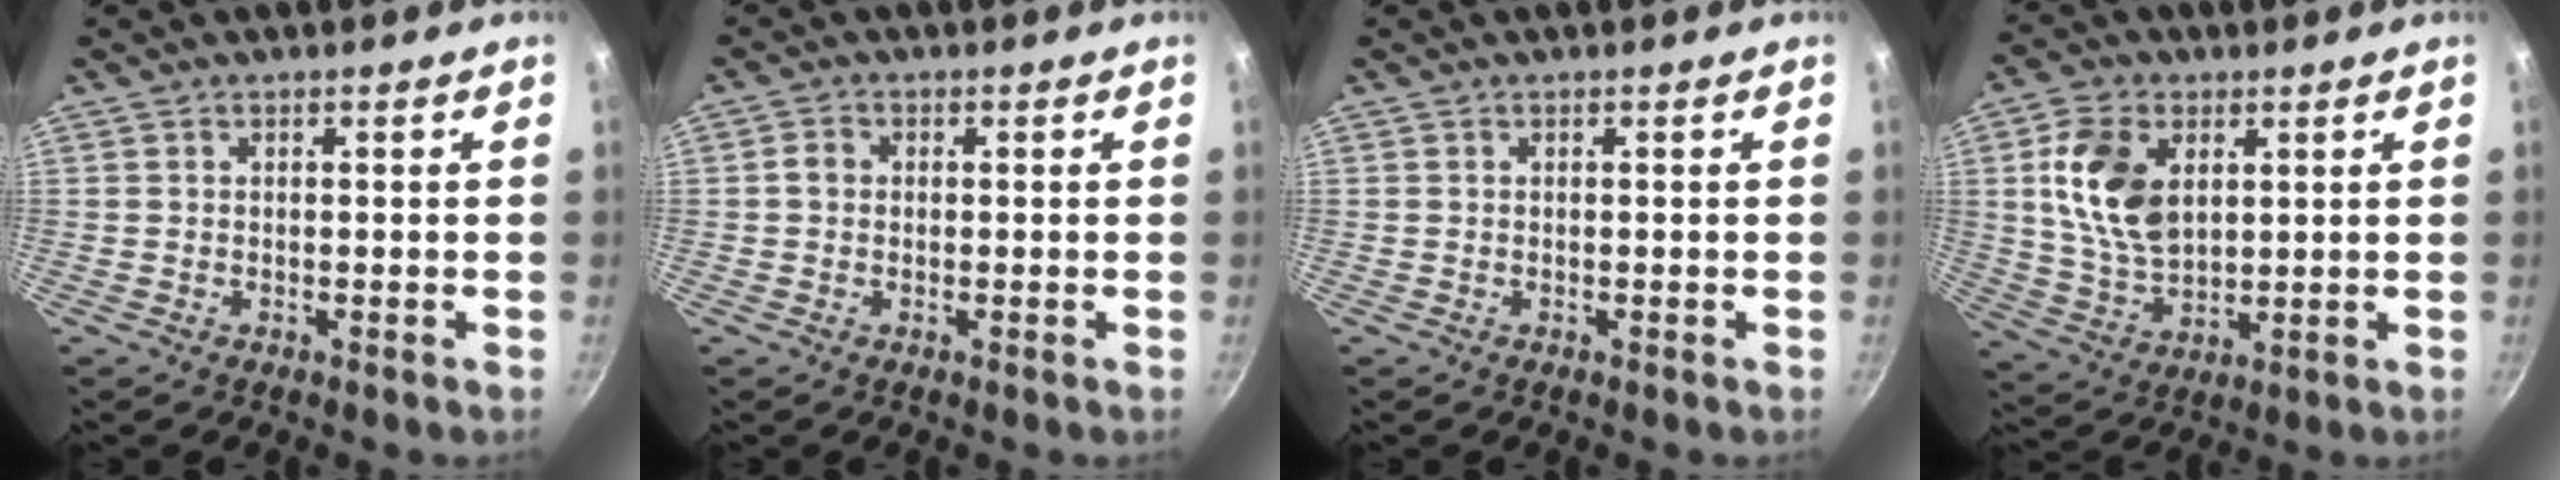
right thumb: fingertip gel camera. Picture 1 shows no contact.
{"total": 2.0, "force": [0.0, 1.7, 1.0], "torque": [-0.015, 0.009, -0.004]}
{"total": 0.0}
{"total": 13.2, "force": [3.4, 8.5, 9.6], "torque": [-0.165, -0.017, 0.071]}